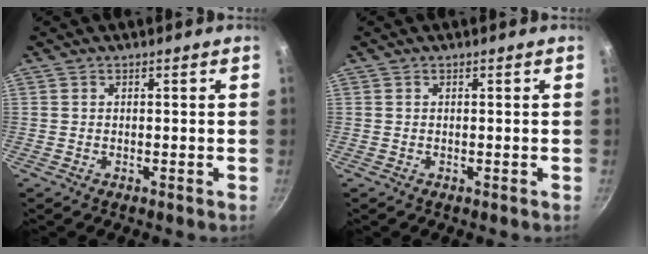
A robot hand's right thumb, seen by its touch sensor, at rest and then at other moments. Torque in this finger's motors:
{"motor_torque": [-0.16, -0.35, 0.34, -0.26, 0.01]}